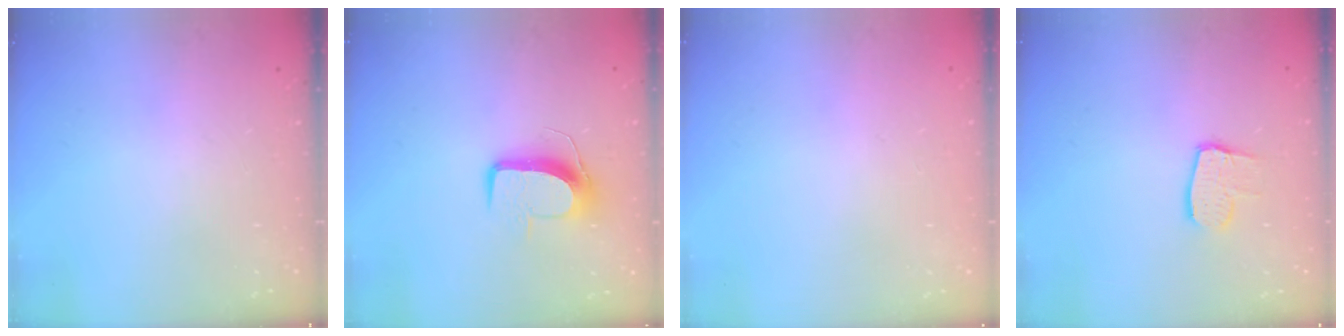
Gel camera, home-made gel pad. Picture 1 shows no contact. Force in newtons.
{"total": 9.6, "press": 9.6, "slide": 0.2}
{"total": 0.6, "press": 0.6, "slide": 0.1}
{"total": 8.3, "press": 8.3, "slide": 0.7}